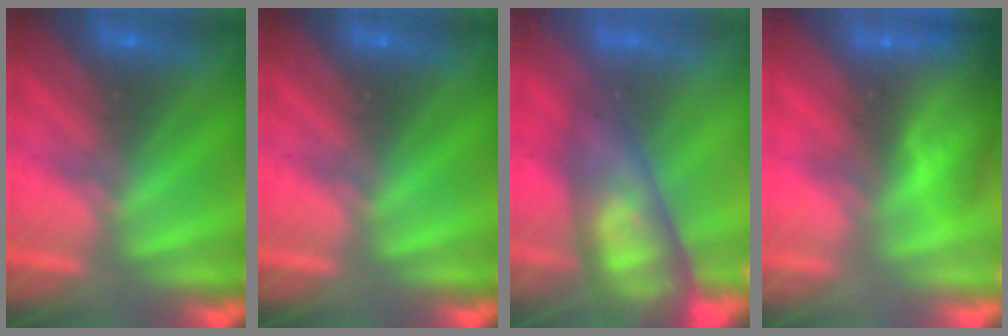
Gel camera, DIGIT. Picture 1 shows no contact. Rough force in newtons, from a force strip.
{"total": 0.0}
{"total": 11.3}
{"total": 7.4}